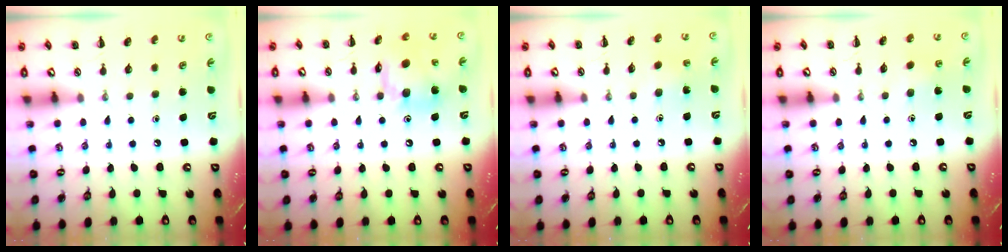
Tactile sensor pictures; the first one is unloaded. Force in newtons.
{"total": 14.1, "press": 14.0, "slide": 1.8}
{"total": 3.6, "press": 3.4, "slide": 1.1}
{"total": 6.5, "press": 6.4, "slide": 0.7}